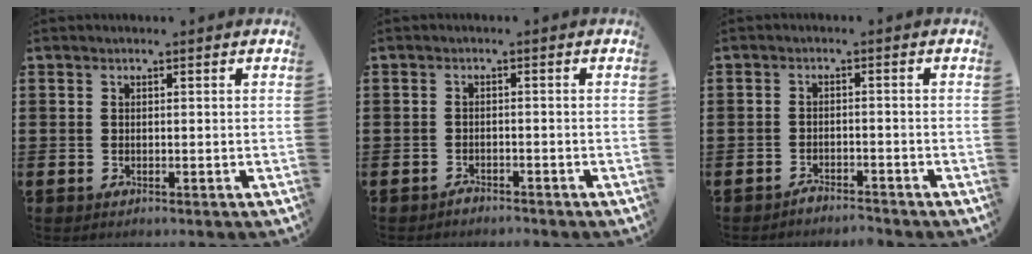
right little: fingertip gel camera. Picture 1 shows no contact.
{"total": 1.2, "force": [-1.2, 0.1, -0.1], "torque": [-0.002, 0.002, -0.025]}
{"total": 1.9, "force": [-1.8, 0.0, 0.1], "torque": [-0.006, 0.003, -0.038]}